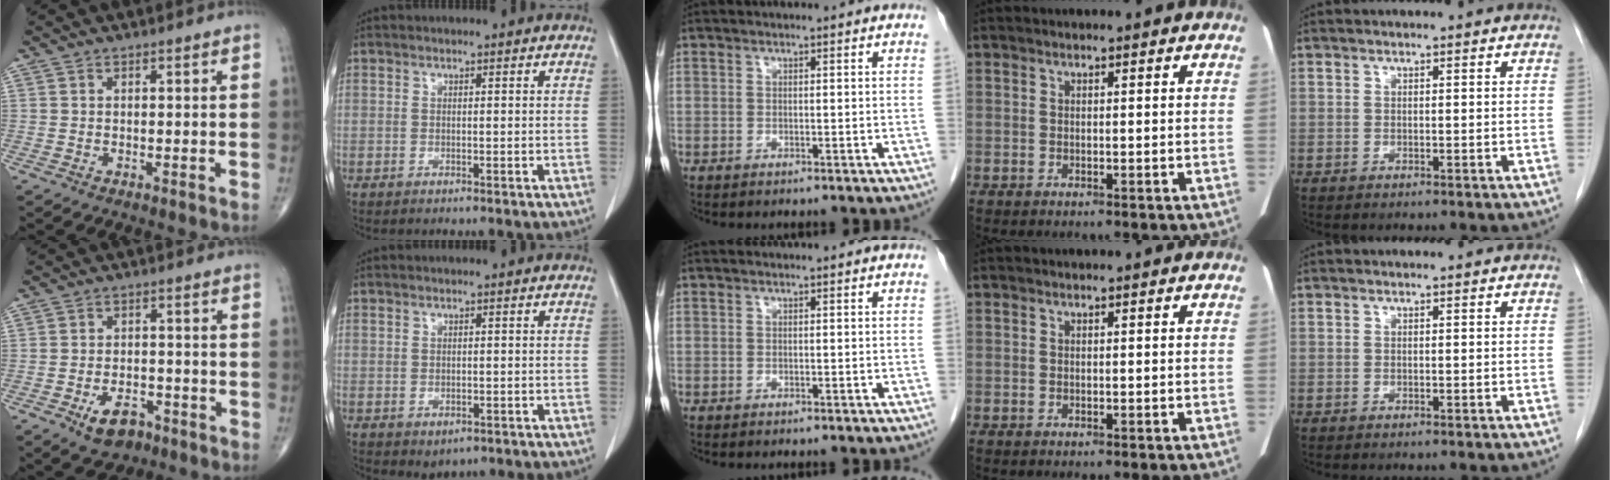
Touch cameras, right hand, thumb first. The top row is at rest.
{"thumb": {"total": 6.3, "force": [-3.6, 3.7, 3.7], "torque": [-0.051, 0.019, -0.056]}, "index": {"total": 1.9, "force": [-0.7, 1.4, 1.0], "torque": [-0.011, -0.001, 0.000]}}